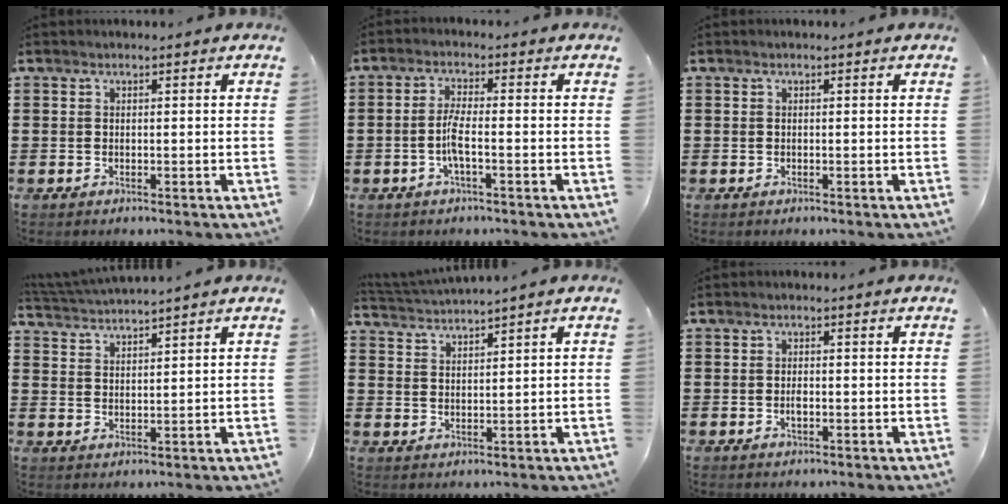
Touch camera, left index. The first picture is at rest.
{"total": 4.2, "force": [-1.3, 0.6, 4.0], "torque": [-0.085, -0.004, -0.030]}
{"total": 0.0}
{"total": 2.9, "force": [2.9, -0.6, 0.0], "torque": [-0.010, -0.010, 0.052]}
{"total": 2.2, "force": [2.1, -0.6, 0.0], "torque": [-0.007, -0.008, 0.040]}
{"total": 1.6, "force": [-0.4, 0.7, 1.4], "torque": [-0.029, -0.001, -0.006]}